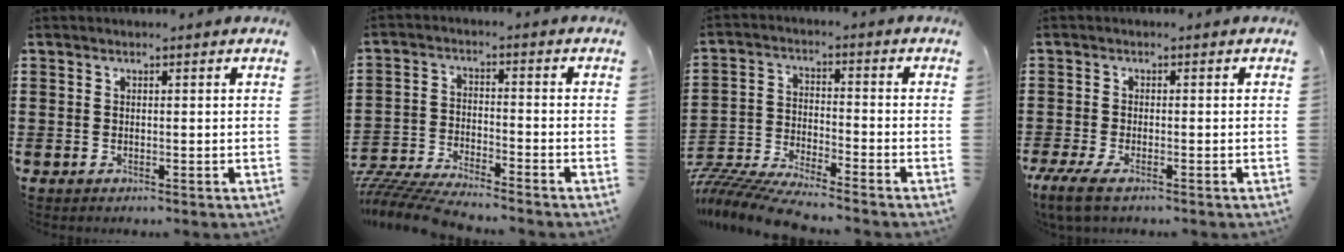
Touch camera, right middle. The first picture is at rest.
{"total": 6.0, "force": [-5.9, 0.1, 0.9], "torque": [-0.032, -0.004, -0.122]}
{"total": 7.4, "force": [-7.3, -0.1, 1.4], "torque": [-0.040, -0.006, -0.148]}
{"total": 2.8, "force": [-1.7, 0.6, 2.1], "torque": [-0.058, -0.008, -0.038]}